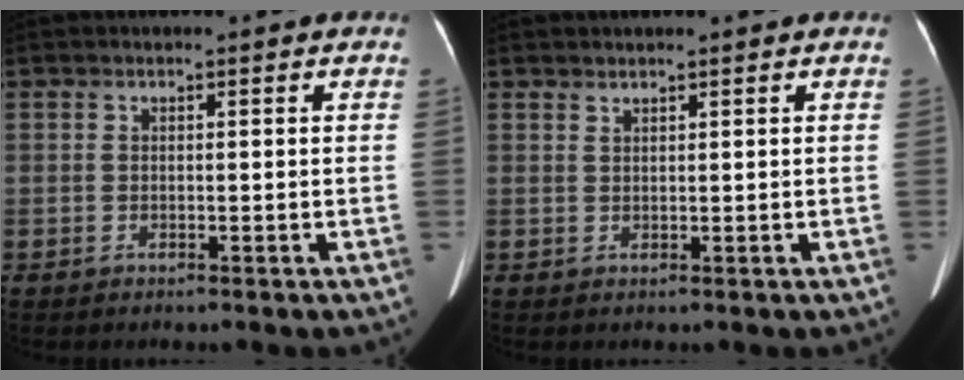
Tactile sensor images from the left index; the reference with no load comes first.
{"total": 1.0, "force": [1.0, 0.0, 0.3], "torque": [-0.005, 0.006, 0.023]}